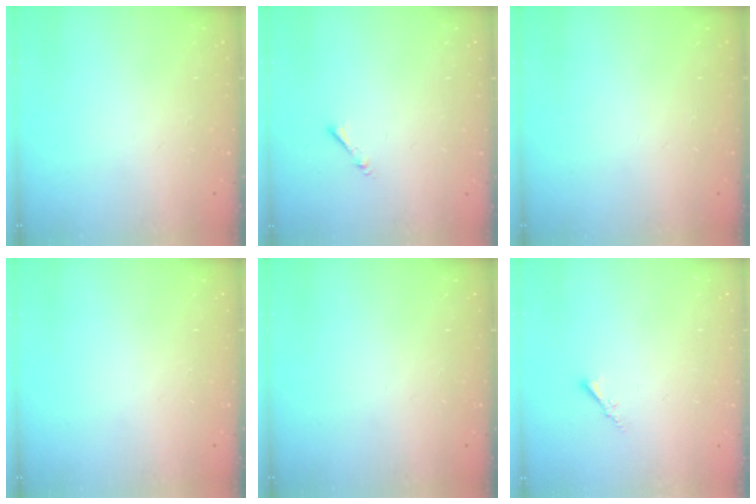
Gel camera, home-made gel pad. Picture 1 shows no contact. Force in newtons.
{"total": 1.3, "press": 1.2, "slide": 0.3}
{"total": 0.0}
{"total": 0.0}
{"total": 0.0}
{"total": 1.7, "press": 1.6, "slide": 0.4}